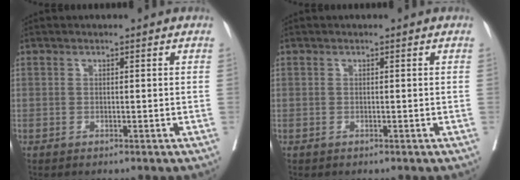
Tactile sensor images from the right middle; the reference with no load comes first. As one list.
[{"total": 0.0}]